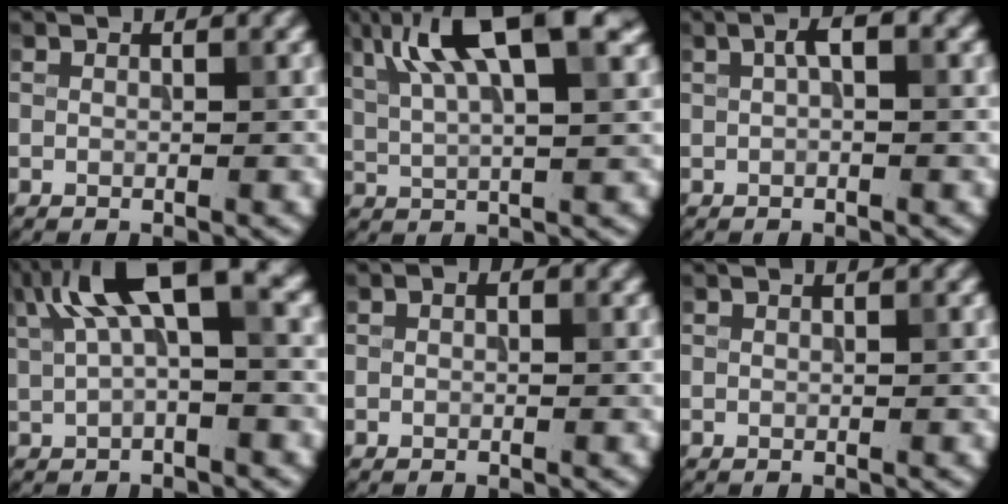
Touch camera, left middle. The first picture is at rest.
{"total": 10.8, "force": [5.2, 3.2, 8.9], "torque": [-0.149, 0.017, 0.079]}
{"total": 1.9, "force": [0.5, 0.6, 1.7], "torque": [-0.032, 0.009, 0.006]}
{"total": 7.9, "force": [3.0, 2.7, 6.8], "torque": [-0.129, 0.018, 0.050]}
{"total": 0.6, "force": [0.2, 0.4, 0.4], "torque": [-0.003, 0.000, -0.001]}
{"total": 0.0}